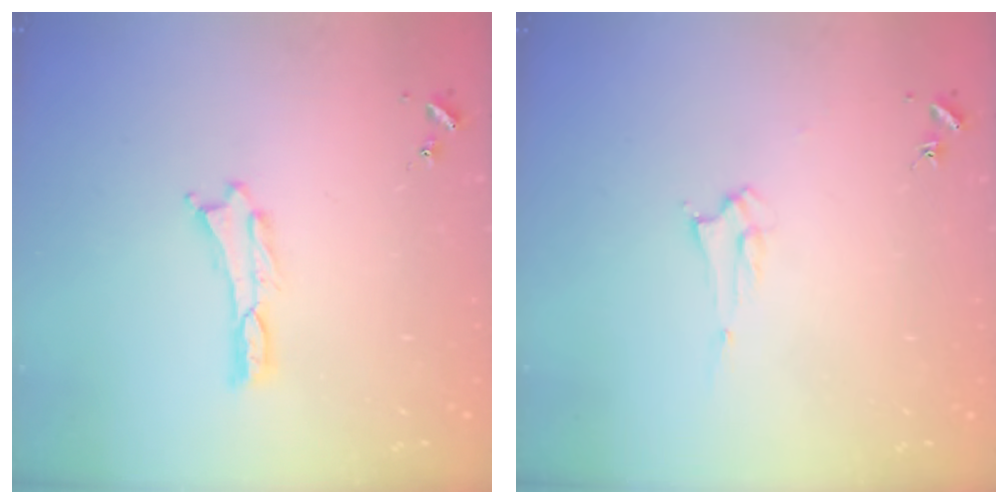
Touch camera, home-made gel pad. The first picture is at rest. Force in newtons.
{"total": 1.6, "press": 1.6, "slide": 0.2}